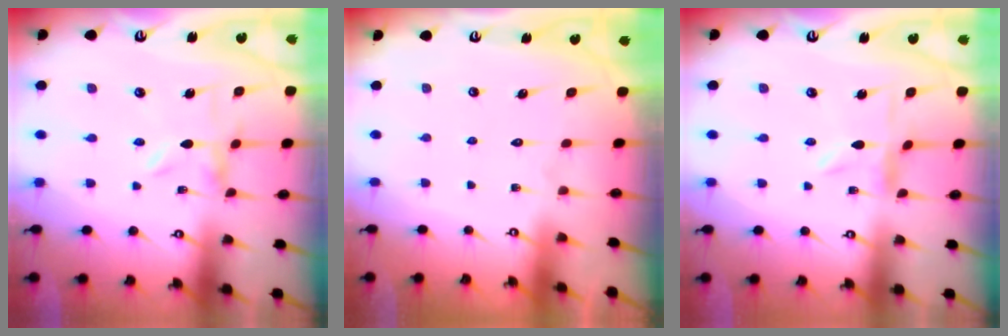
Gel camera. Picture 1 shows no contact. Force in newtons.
{"total": 1.7, "press": 1.7, "slide": 0.1}
{"total": 0.5, "press": 0.4, "slide": 0.3}